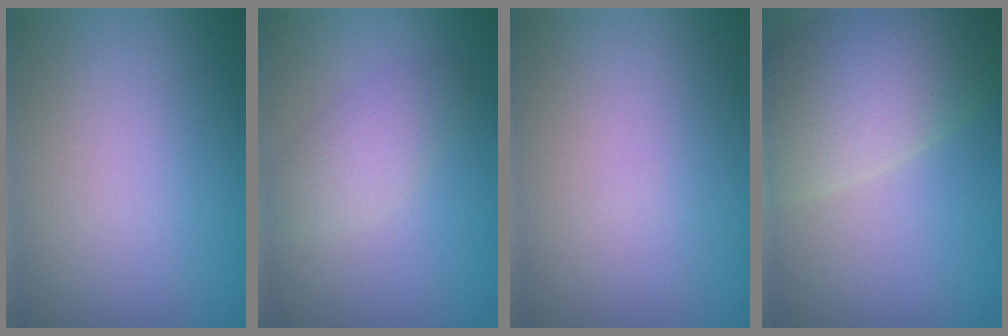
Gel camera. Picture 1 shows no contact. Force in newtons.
{"total": 2.7, "press": 2.7, "slide": 0.1}
{"total": 0.0}
{"total": 9.6, "press": 9.5, "slide": 0.9}